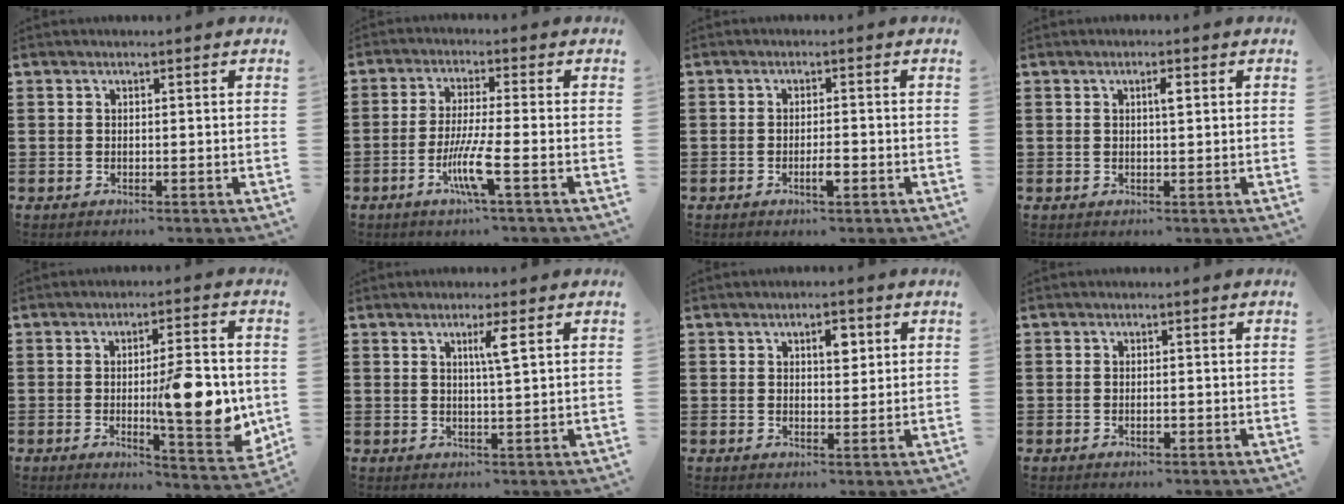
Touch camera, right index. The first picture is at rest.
{"total": 6.9, "force": [-2.8, 0.1, 6.3], "torque": [-0.124, -0.015, -0.054]}
{"total": 2.5, "force": [-1.1, 0.7, 2.1], "torque": [-0.038, 0.001, -0.020]}
{"total": 1.7, "force": [0.5, 0.4, 1.6], "torque": [-0.031, 0.005, 0.006]}
{"total": 12.3, "force": [-1.0, 3.2, 11.8], "torque": [-0.155, -0.013, -0.017]}
{"total": 2.9, "force": [1.1, -0.2, 2.7], "torque": [-0.054, -0.004, 0.015]}
{"total": 3.4, "force": [1.3, 1.6, 2.7], "torque": [-0.033, -0.001, 0.016]}
{"total": 1.0, "force": [-0.4, 0.4, 0.9], "torque": [-0.018, -0.004, -0.006]}